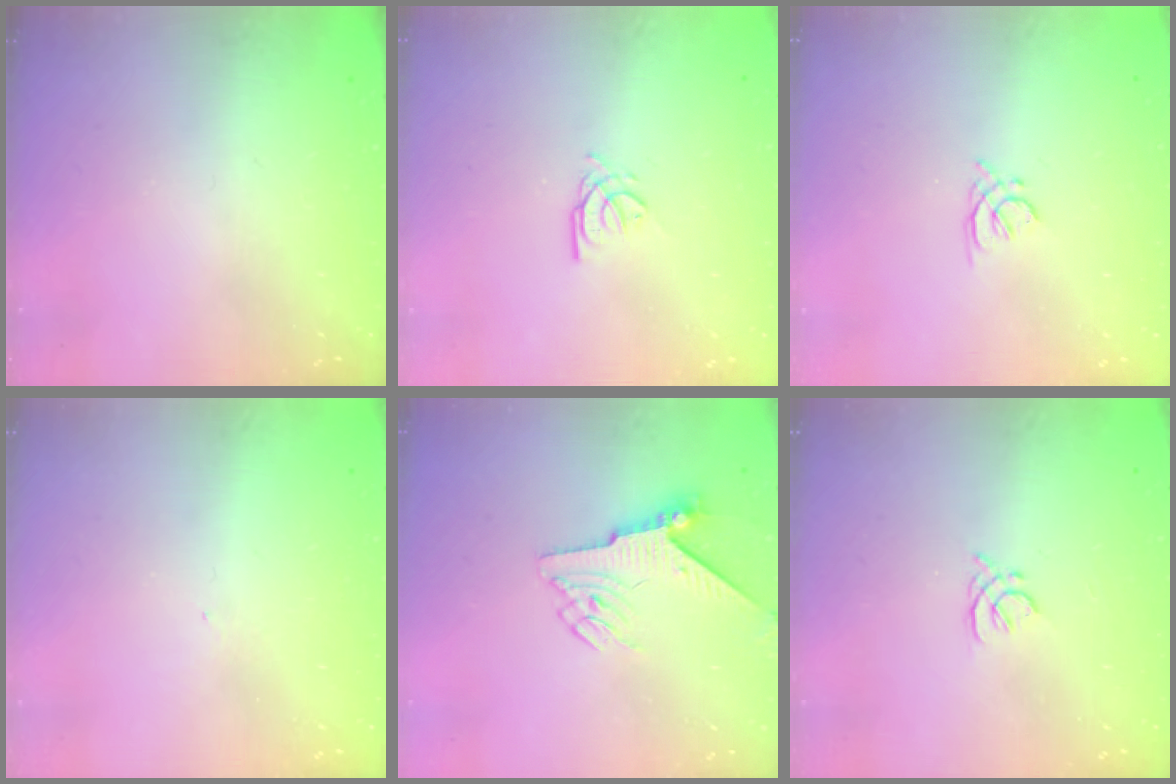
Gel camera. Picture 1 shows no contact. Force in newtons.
{"total": 3.1, "press": 3.1, "slide": 0.2}
{"total": 1.8, "press": 1.7, "slide": 0.5}
{"total": 2.0, "press": 2.0, "slide": 0.3}
{"total": 6.4, "press": 6.3, "slide": 1.1}
{"total": 2.0, "press": 2.0, "slide": 0.6}